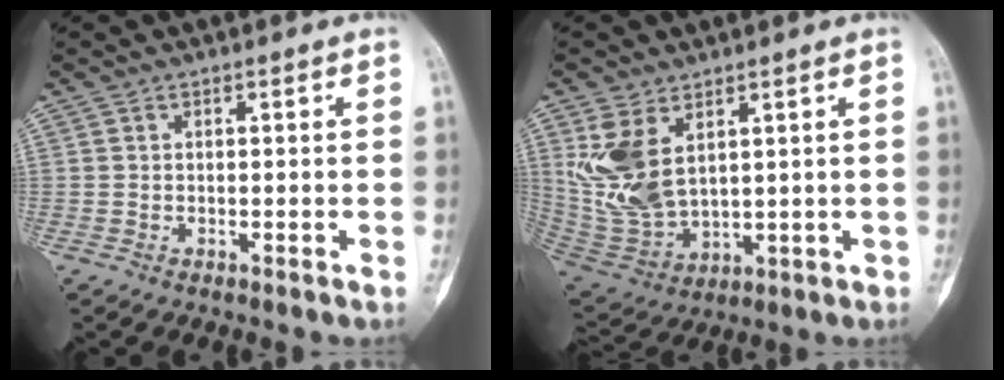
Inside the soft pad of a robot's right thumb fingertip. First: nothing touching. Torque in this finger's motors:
{"motor_torque": [-0.79, 1.90, 1.21, 0.58, 0.15]}